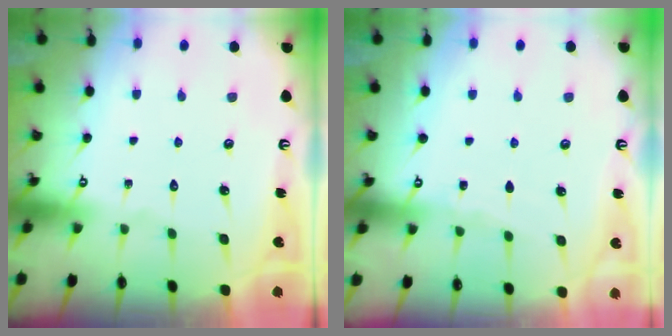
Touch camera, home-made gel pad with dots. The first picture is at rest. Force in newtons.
{"total": 2.4, "press": 2.4, "slide": 0.3}